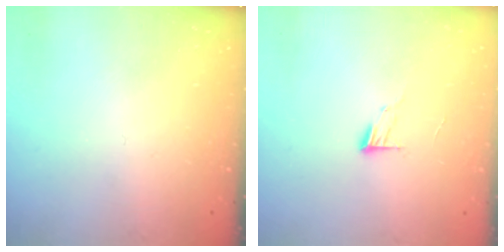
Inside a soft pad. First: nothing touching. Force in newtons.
{"total": 6.2, "press": 6.2, "slide": 0.6}